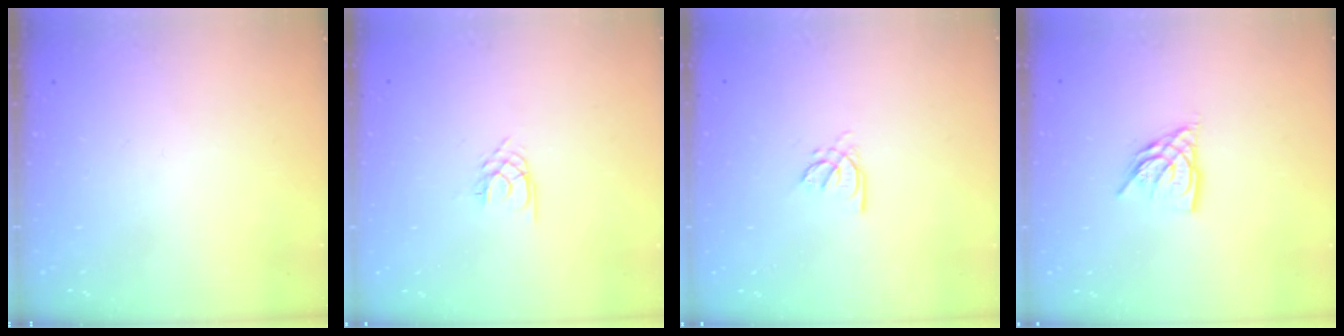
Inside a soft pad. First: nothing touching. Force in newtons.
{"total": 2.1, "press": 2.0, "slide": 0.3}
{"total": 2.1, "press": 2.0, "slide": 0.6}
{"total": 8.1, "press": 8.0, "slide": 1.0}